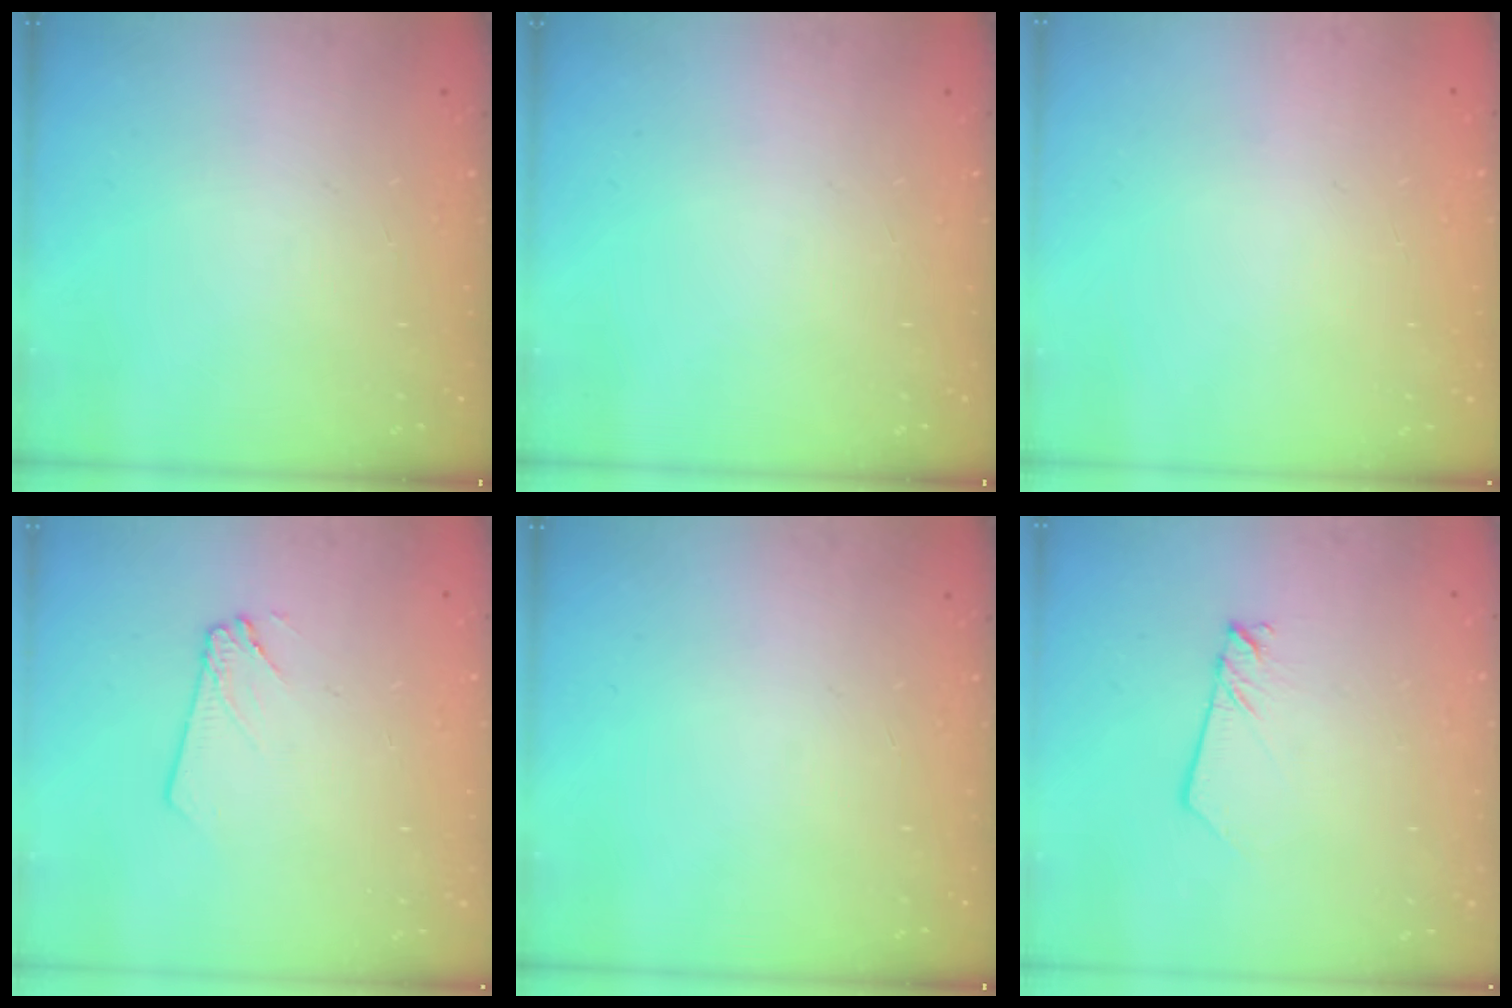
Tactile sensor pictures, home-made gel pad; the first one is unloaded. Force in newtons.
{"total": 0.0}
{"total": 0.7, "press": 0.3, "slide": 0.7}
{"total": 2.4, "press": 2.4, "slide": 0.2}
{"total": 0.0}
{"total": 2.5, "press": 2.5, "slide": 0.1}